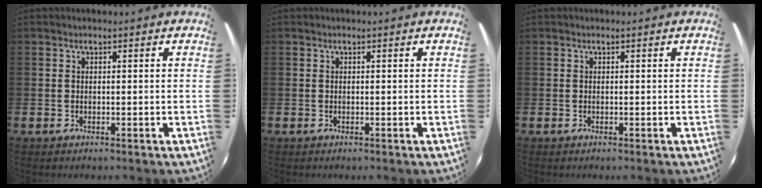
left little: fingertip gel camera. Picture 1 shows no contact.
{"total": 0.0}
{"total": 0.0}